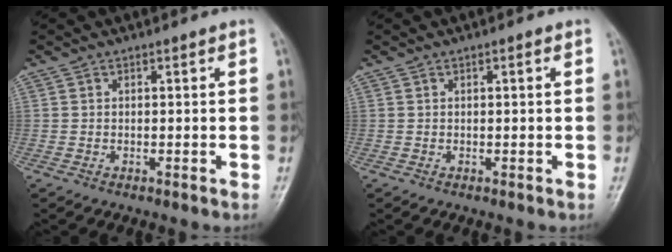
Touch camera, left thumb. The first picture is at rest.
{"total": 0.6, "force": [0.2, 0.1, 0.6], "torque": [-0.011, 0.001, 0.002]}